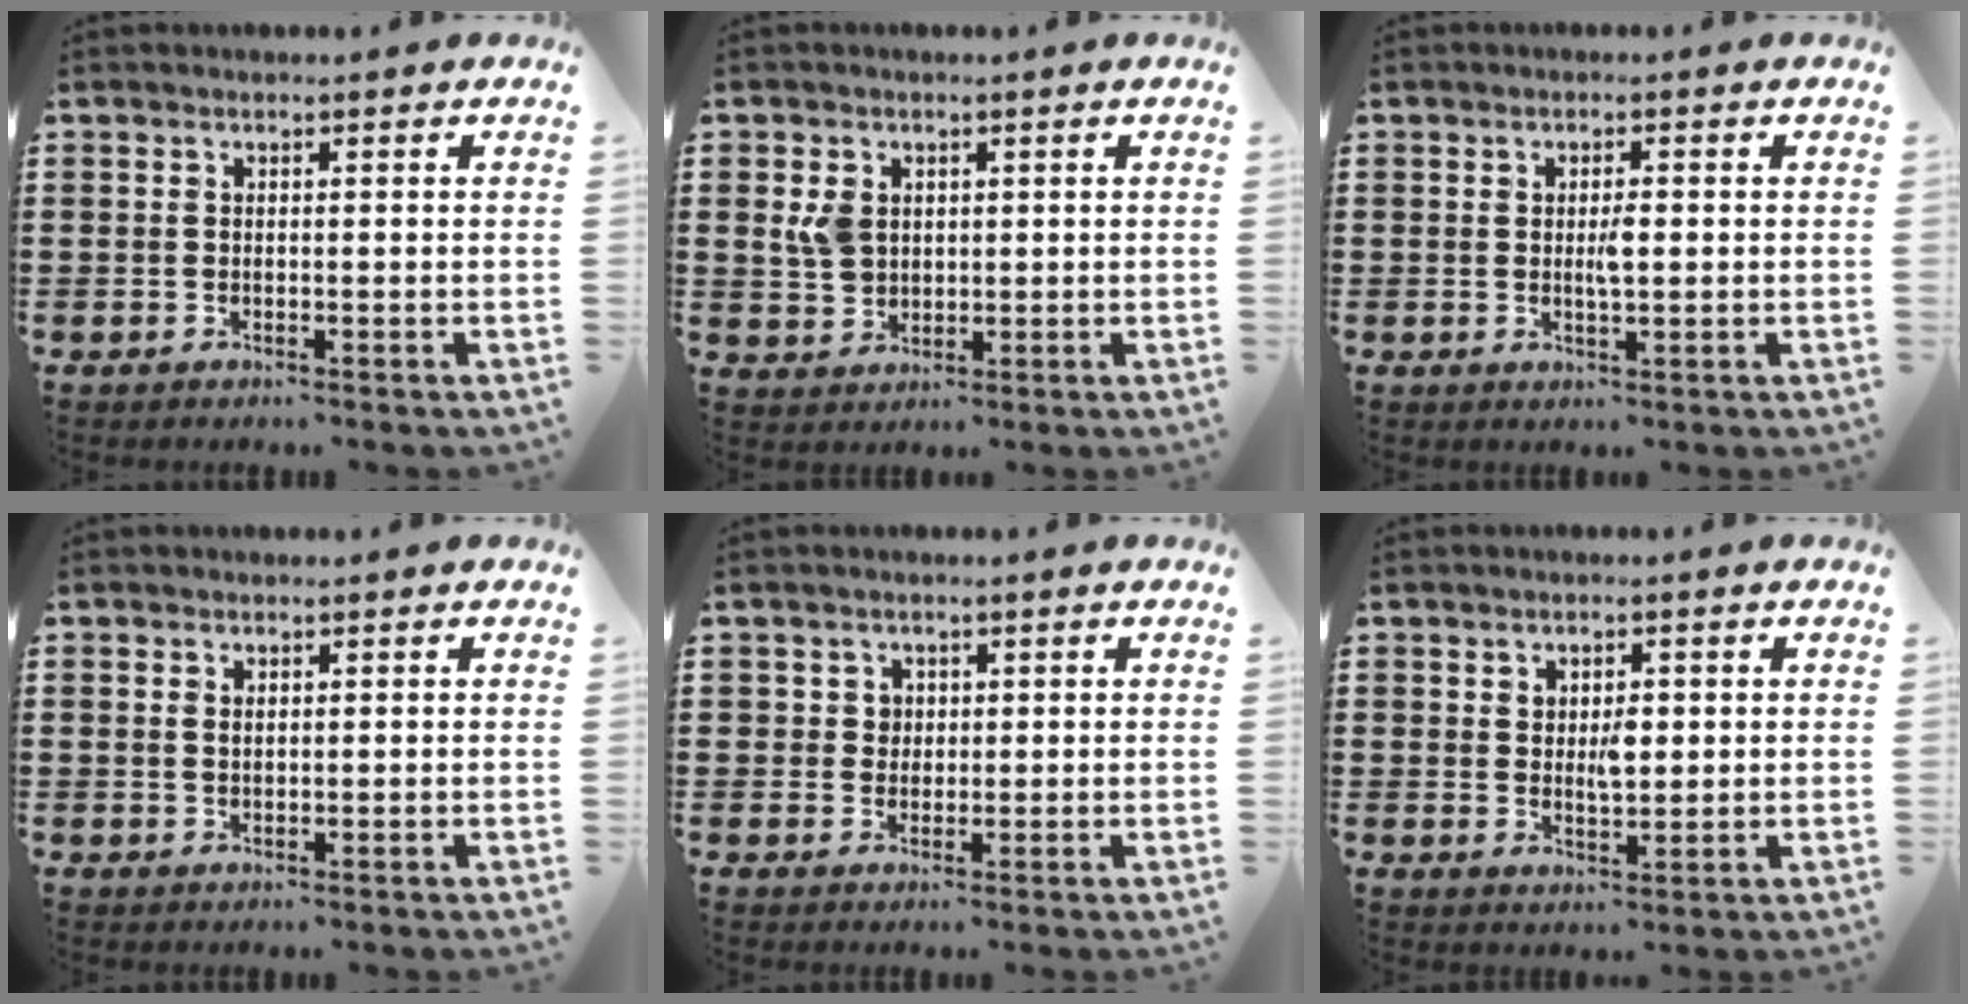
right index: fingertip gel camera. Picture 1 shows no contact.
{"total": 3.9, "force": [1.0, 3.1, 2.2], "torque": [-0.061, 0.008, 0.015]}
{"total": 2.6, "force": [0.1, 0.6, 2.5], "torque": [-0.048, -0.002, 0.000]}
{"total": 0.6, "force": [0.1, 0.3, 0.5], "torque": [-0.012, 0.001, 0.002]}
{"total": 2.3, "force": [0.6, 2.1, 0.6], "torque": [-0.020, 0.010, 0.008]}
{"total": 3.4, "force": [0.7, 1.8, 2.8], "torque": [-0.050, 0.002, 0.010]}